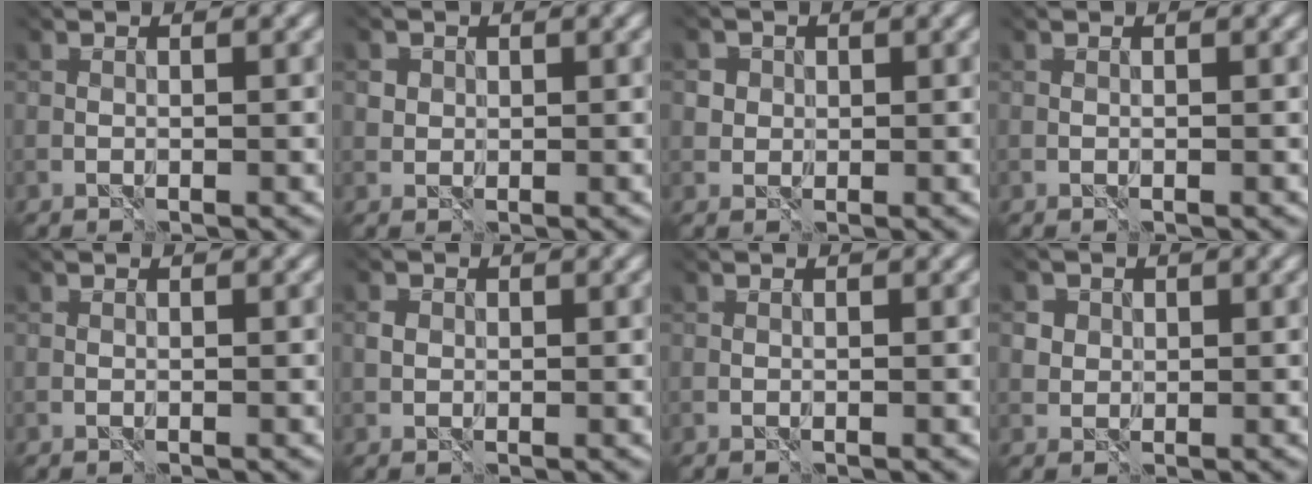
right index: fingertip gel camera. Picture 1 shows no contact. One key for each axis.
{"total": 1.2, "fx": 0.7, "fy": 0.9, "fz": -0.2, "tx": 0.001, "ty": 0.006, "tz": 0.010}
{"total": 2.4, "fx": 1.2, "fy": 2.1, "fz": 0.4, "tx": 0.003, "ty": 0.010, "tz": 0.001}
{"total": 0.0}
{"total": 0.0}
{"total": 0.8, "fx": 0.2, "fy": 0.8, "fz": 0.1, "tx": -0.004, "ty": 0.003, "tz": 0.003}
{"total": 0.0}
{"total": 2.5, "fx": 1.4, "fy": 2.0, "fz": 0.4, "tx": -0.001, "ty": 0.009, "tz": 0.008}